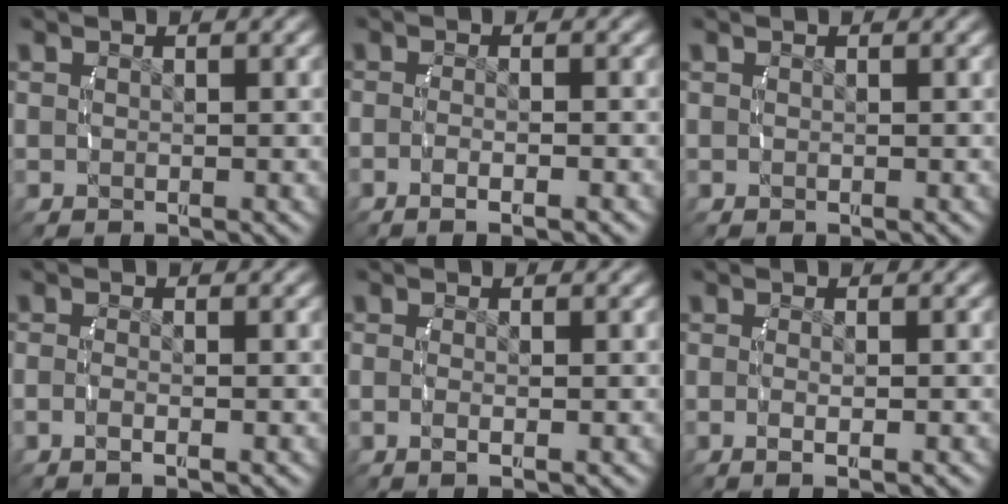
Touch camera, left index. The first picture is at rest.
{"total": 2.2, "force": [-1.5, 0.4, 1.5], "torque": [-0.037, -0.002, -0.026]}
{"total": 0.0}
{"total": 1.6, "force": [-0.8, 0.6, 1.3], "torque": [-0.040, -0.005, -0.014]}
{"total": 1.5, "force": [-0.6, 0.3, 1.3], "torque": [-0.040, -0.008, -0.007]}
{"total": 1.6, "force": [-0.8, 0.3, 1.4], "torque": [-0.037, -0.007, -0.009]}